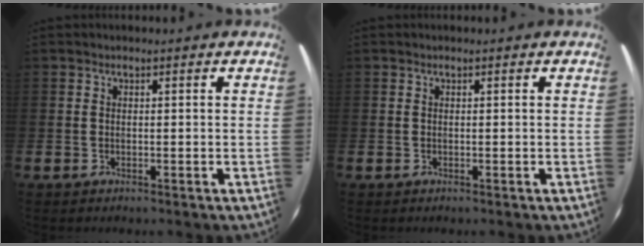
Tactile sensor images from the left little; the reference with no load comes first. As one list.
[{"total": 0.0}]